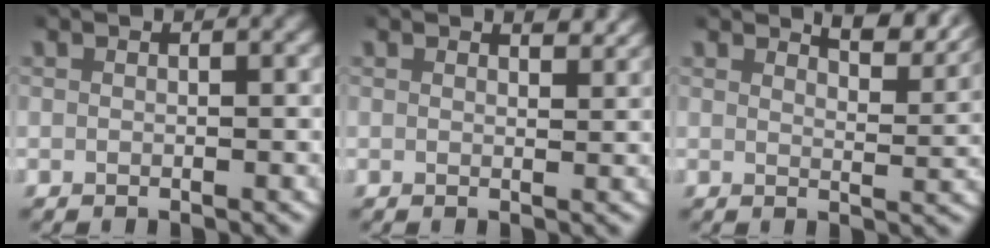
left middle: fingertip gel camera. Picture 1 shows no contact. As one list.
[{"total": 1.5, "force": [1.4, 0.2, 0.5], "torque": [0.000, -0.003, 0.020]}, {"total": 5.0, "force": [4.3, 0.8, 2.3], "torque": [-0.026, 0.004, 0.065]}]